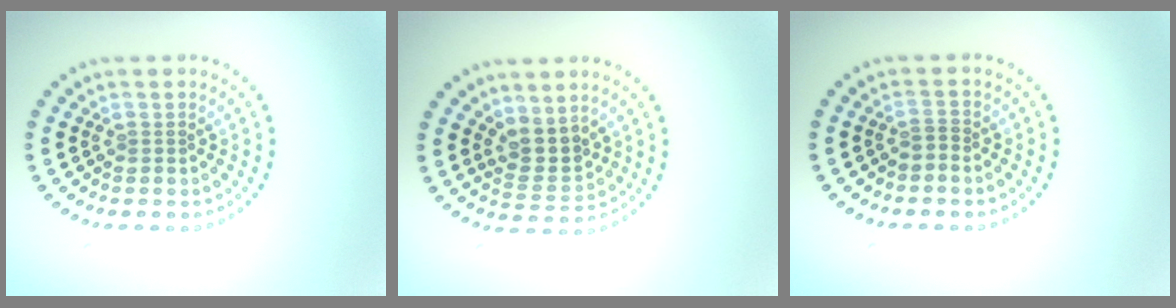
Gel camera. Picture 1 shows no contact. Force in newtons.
{"total": 2.7, "press": 2.2, "slide": 1.7}
{"total": 0.8, "press": 0.5, "slide": 0.7}